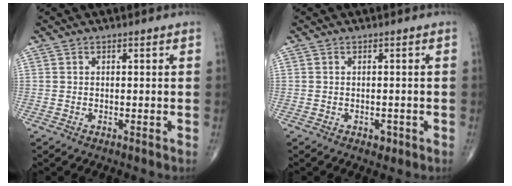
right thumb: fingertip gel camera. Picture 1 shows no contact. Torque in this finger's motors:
{"motor_torque": [2.68, 2.36, 0.21, -0.43, 0.00]}